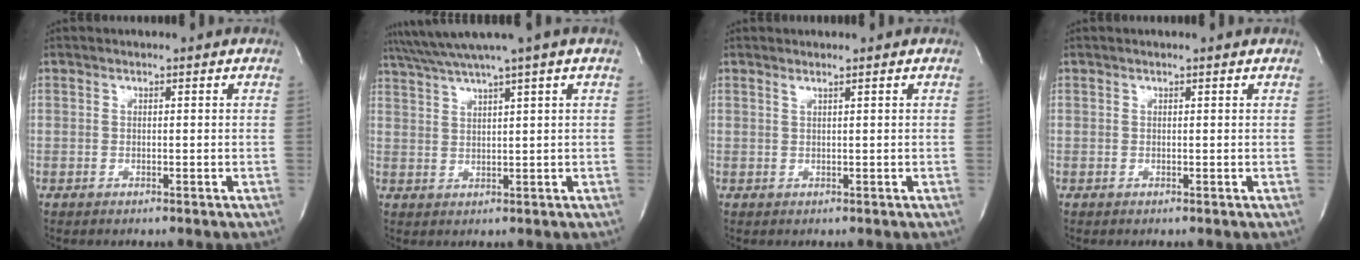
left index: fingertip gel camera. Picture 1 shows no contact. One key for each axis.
{"total": 6.6, "fx": 5.1, "fy": -2.1, "fz": 3.7, "tx": -0.066, "ty": 0.016, "tz": 0.090}
{"total": 0.8, "fx": 0.5, "fy": -0.2, "fz": 0.5, "tx": -0.022, "ty": -0.005, "tz": 0.016}
{"total": 0.7, "fx": 0.6, "fy": -0.1, "fz": 0.2, "tx": -0.011, "ty": 0.002, "tz": 0.007}